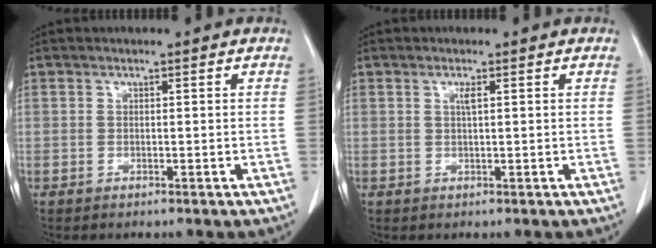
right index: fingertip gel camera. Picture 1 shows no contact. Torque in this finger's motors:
{"motor_torque": [0.13, -0.06, 0.02, 0.02]}